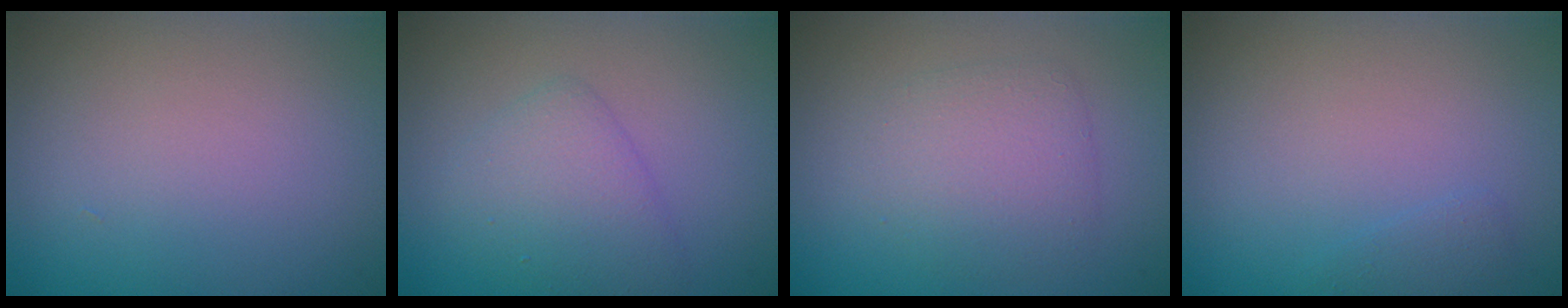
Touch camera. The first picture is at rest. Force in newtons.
{"total": 2.9, "press": 2.9, "slide": 0.0}
{"total": 3.0, "press": 3.0, "slide": 0.1}
{"total": 0.8, "press": 0.8, "slide": 0.1}